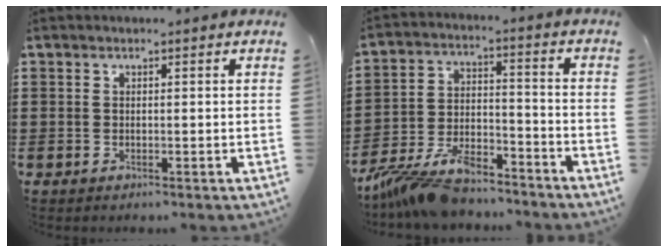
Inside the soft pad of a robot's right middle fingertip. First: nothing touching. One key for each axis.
{"total": 9.8, "fx": -8.3, "fy": 2.8, "fz": 4.3, "tx": -0.095, "ty": 0.015, "tz": -0.162}